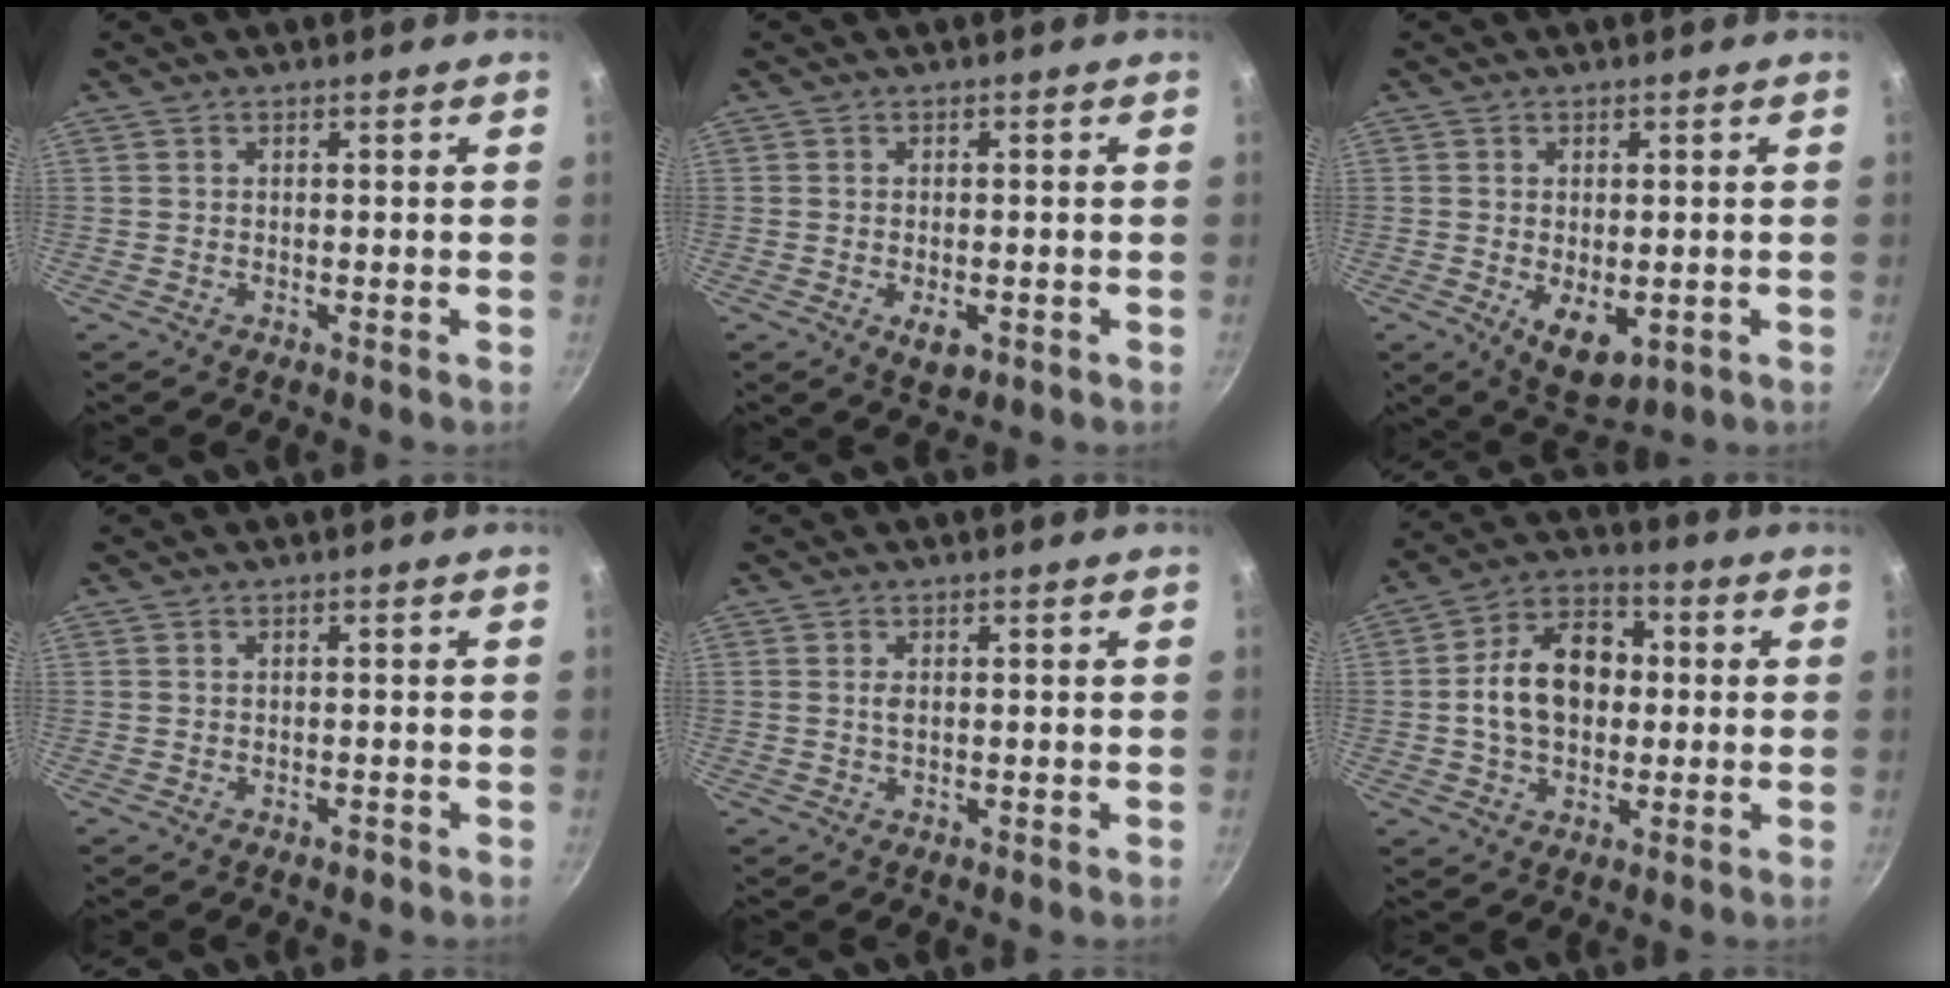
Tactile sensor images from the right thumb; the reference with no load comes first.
{"total": 3.6, "force": [-1.2, 2.0, 2.7], "torque": [-0.040, -0.002, -0.014]}
{"total": 7.1, "force": [-1.4, 4.0, 5.7], "torque": [-0.078, -0.013, -0.006]}
{"total": 0.9, "force": [-0.6, 0.4, 0.5], "torque": [-0.007, 0.006, -0.004]}
{"total": 1.3, "force": [0.2, 0.7, 1.1], "torque": [-0.020, 0.002, 0.003]}
{"total": 13.9, "force": [0.5, 9.9, 9.8], "torque": [-0.129, 0.026, -0.006]}